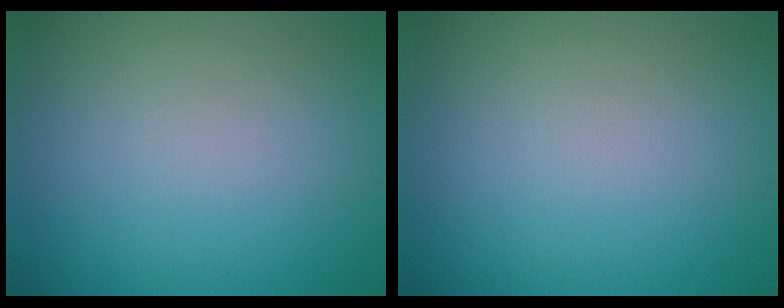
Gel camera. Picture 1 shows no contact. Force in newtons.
{"total": 0.0}